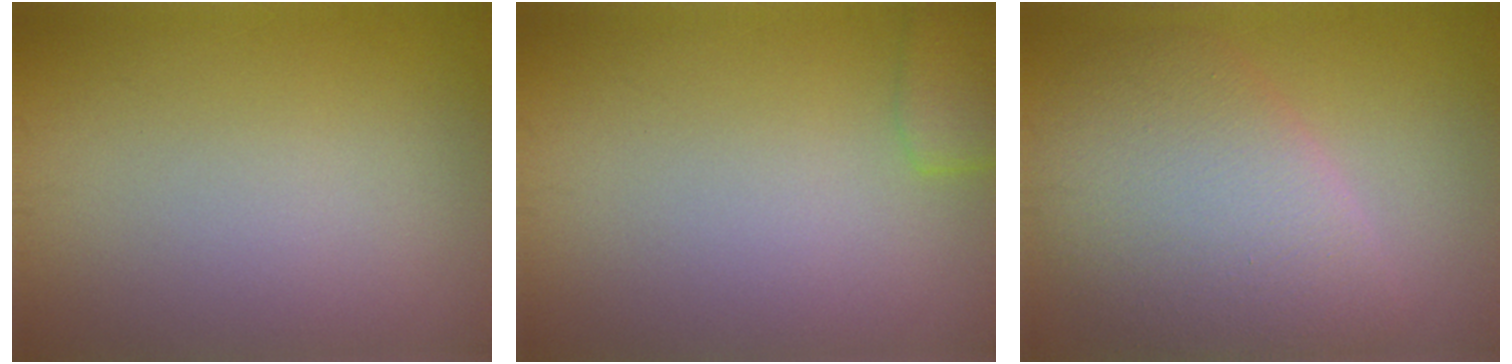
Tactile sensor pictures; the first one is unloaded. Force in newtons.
{"total": 2.2, "press": 2.2, "slide": 0.1}
{"total": 8.1, "press": 8.1, "slide": 0.3}